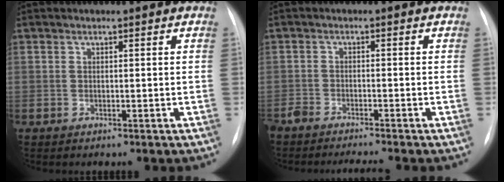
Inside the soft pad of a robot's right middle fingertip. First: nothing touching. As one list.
[{"total": 5.7, "force": [-5.3, 0.0, 2.2], "torque": [-0.033, -0.014, -0.089]}]